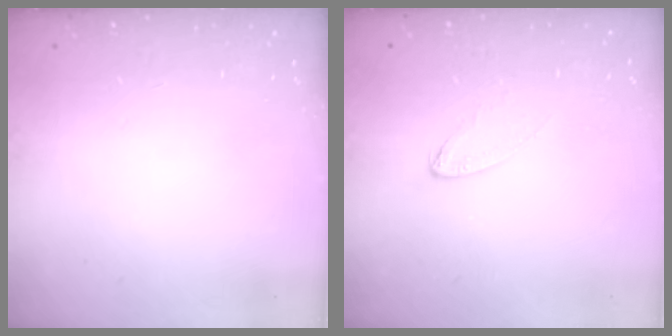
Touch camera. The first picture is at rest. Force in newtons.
{"total": 3.7, "press": 3.7, "slide": 0.3}